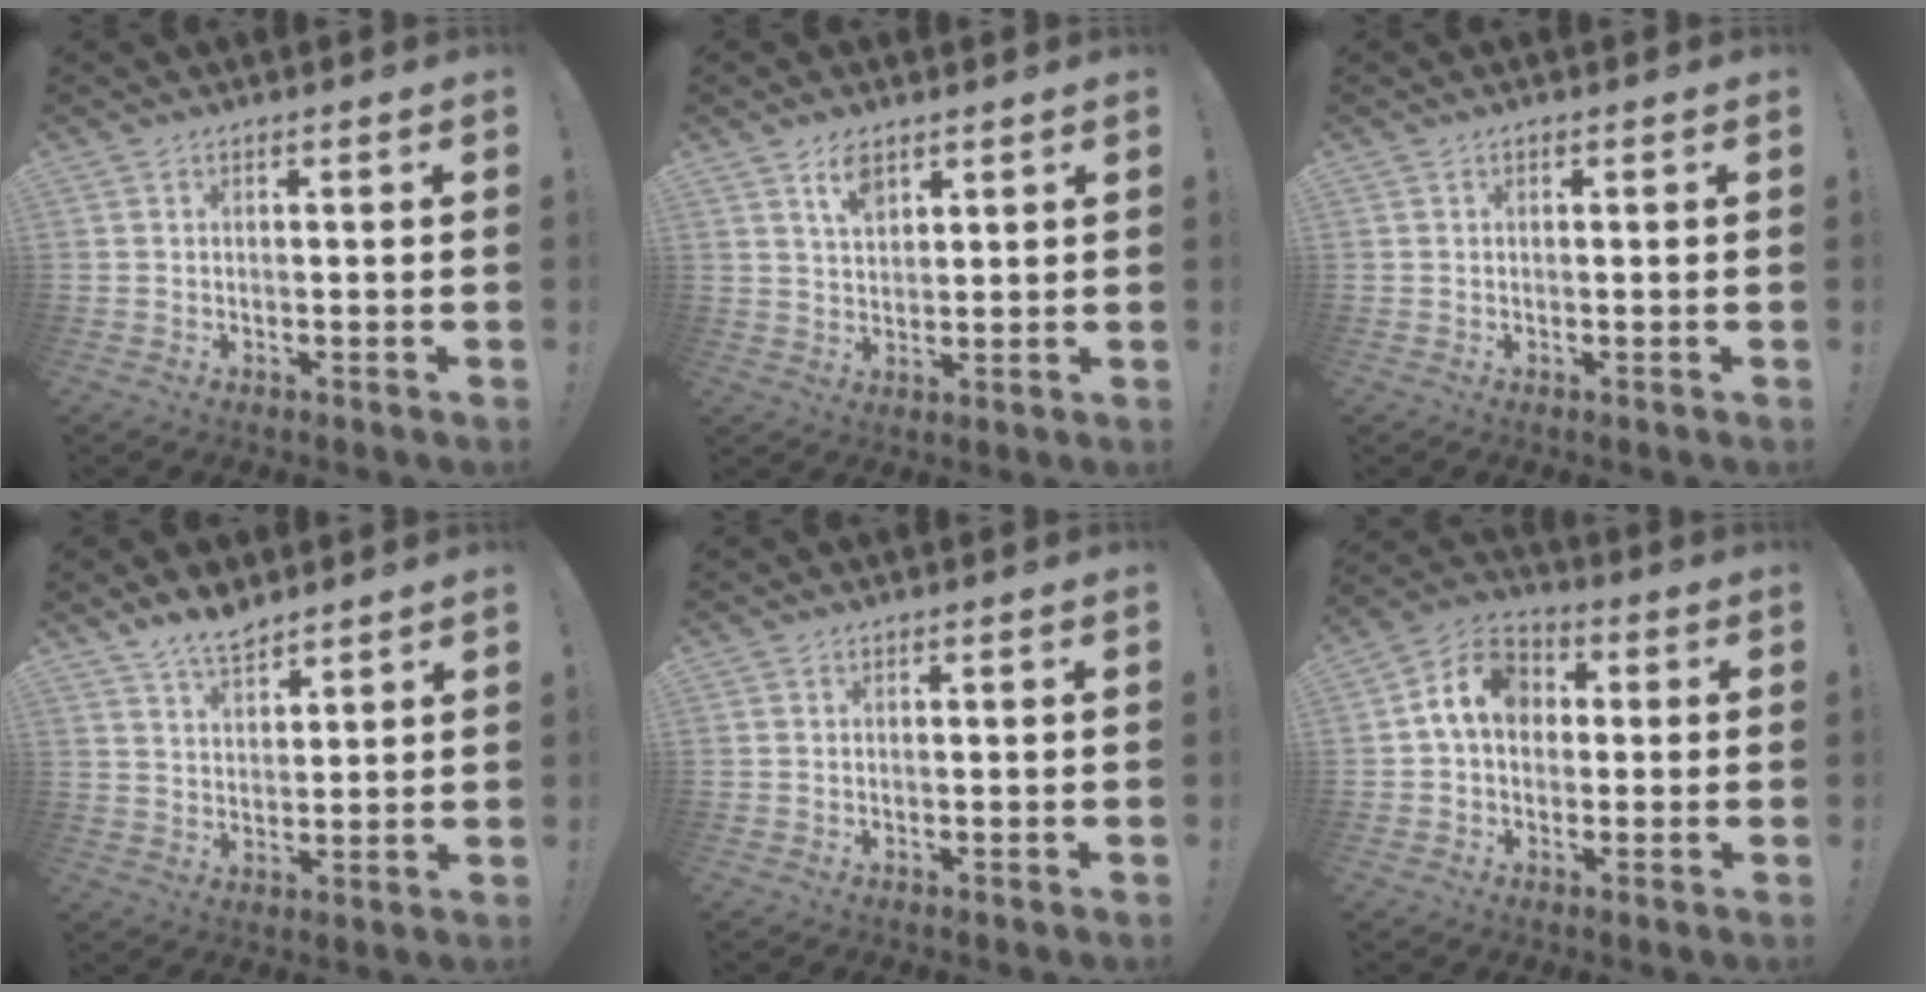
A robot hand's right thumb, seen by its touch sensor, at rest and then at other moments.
{"total": 5.6, "force": [3.4, 2.9, 3.4], "torque": [-0.055, -0.013, 0.061]}
{"total": 0.0}
{"total": 7.2, "force": [6.0, 2.9, 2.9], "torque": [-0.056, -0.033, 0.113]}
{"total": 0.0}
{"total": 11.0, "force": [2.0, 8.3, 6.9], "torque": [-0.113, 0.018, 0.045]}